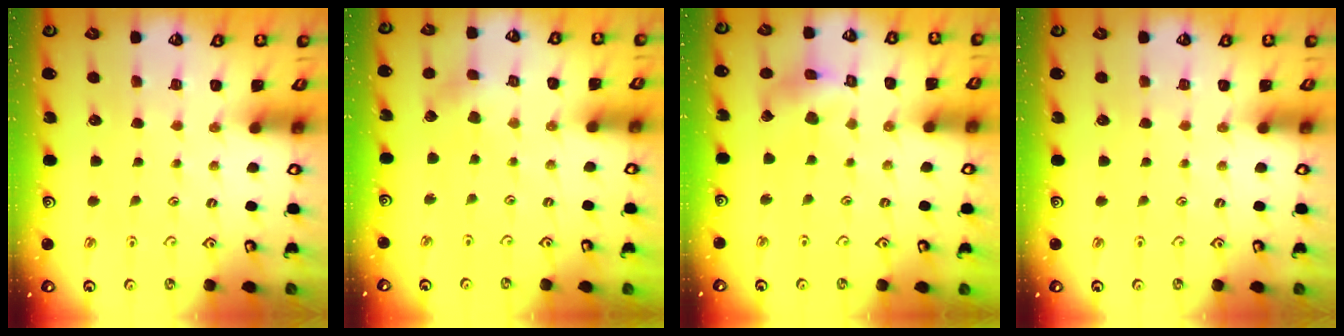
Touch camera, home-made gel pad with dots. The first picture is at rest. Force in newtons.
{"total": 3.3, "press": 3.3, "slide": 0.6}
{"total": 7.4, "press": 7.4, "slide": 0.6}
{"total": 0.0}